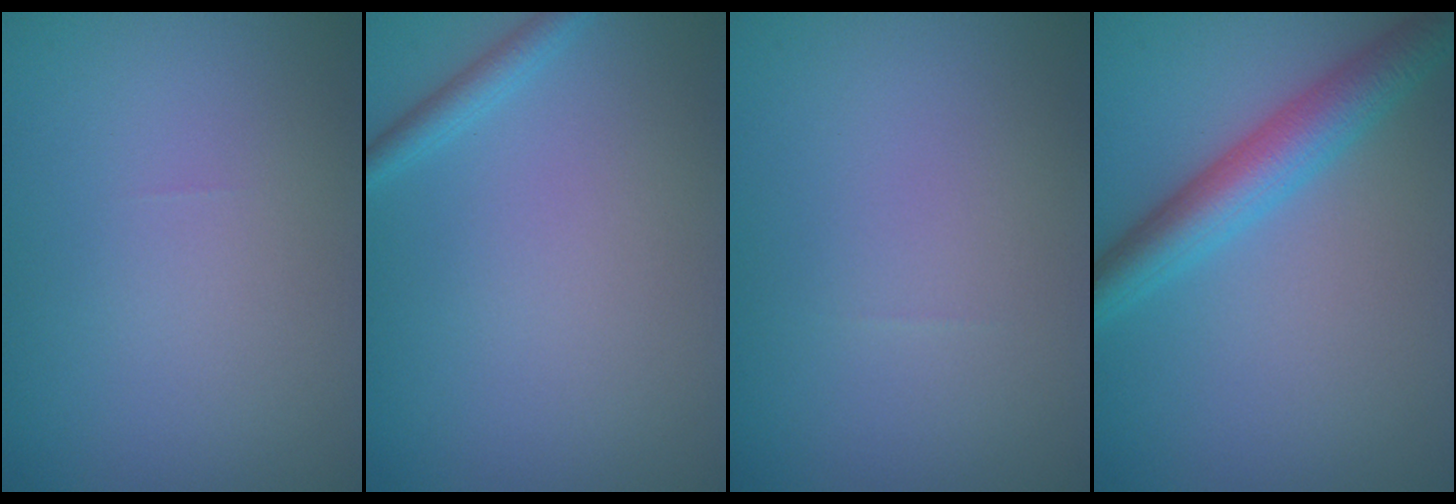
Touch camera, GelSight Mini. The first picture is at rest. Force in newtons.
{"total": 1.4, "press": 1.4, "slide": 0.1}
{"total": 0.0}
{"total": 5.0, "press": 5.0, "slide": 0.1}